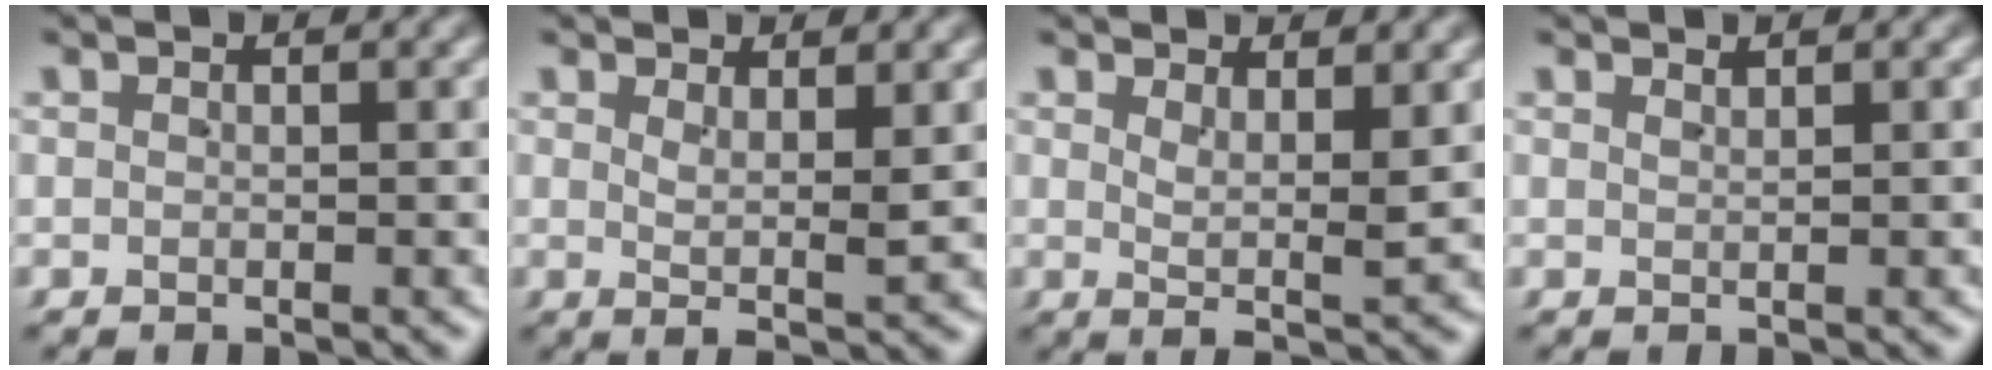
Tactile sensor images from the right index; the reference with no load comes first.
{"total": 2.1, "force": [0.9, -0.2, 1.9], "torque": [-0.034, -0.013, 0.022]}
{"total": 2.4, "force": [1.1, 0.0, 2.2], "torque": [-0.040, -0.015, 0.026]}
{"total": 0.7, "force": [0.6, -0.3, 0.2], "torque": [0.001, -0.004, 0.015]}